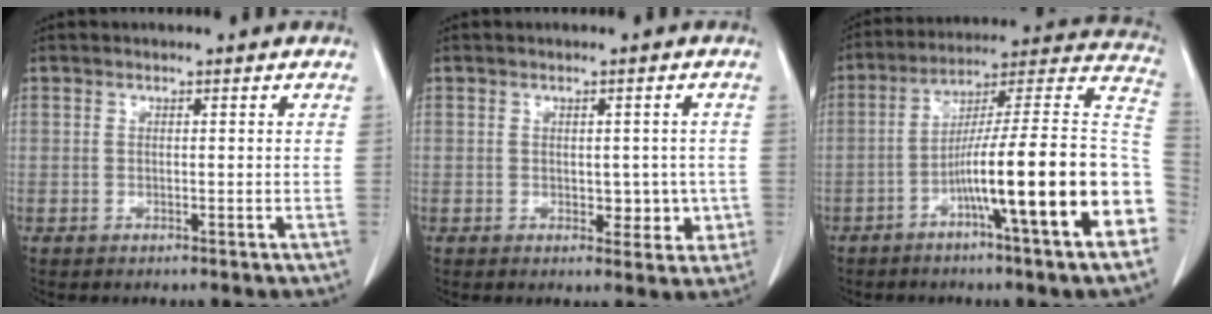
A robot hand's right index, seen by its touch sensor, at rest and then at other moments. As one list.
[{"total": 4.2, "force": [-0.4, 2.8, 3.1], "torque": [-0.026, 0.008, 0.004]}, {"total": 22.2, "force": [-7.1, 0.0, 21.0], "torque": [-0.239, 0.015, -0.114]}]